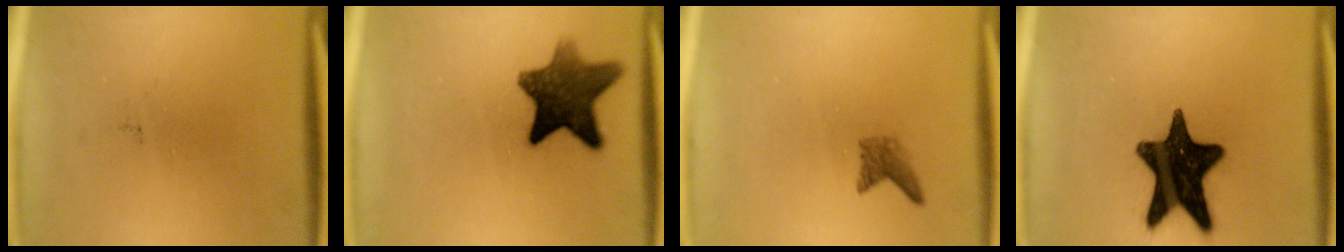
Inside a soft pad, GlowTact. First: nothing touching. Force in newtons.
{"total": 10.7}
{"total": 1.7}
{"total": 17.1}